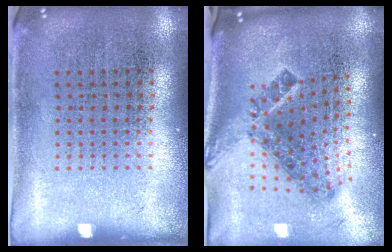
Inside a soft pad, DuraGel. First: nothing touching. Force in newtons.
{"total": 1.9, "press": 1.3, "slide": 1.4}